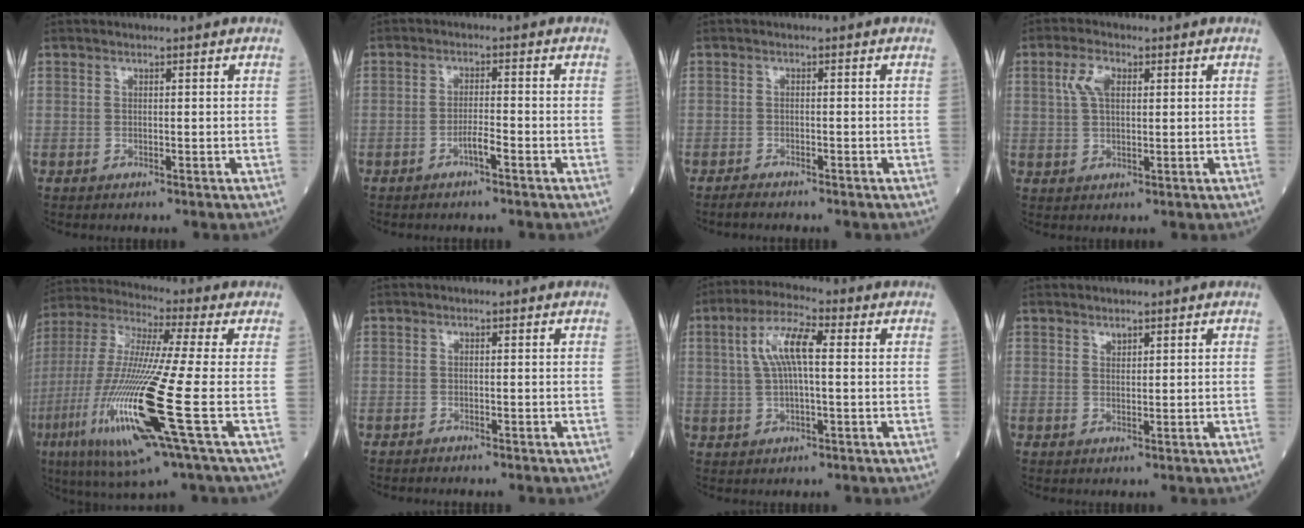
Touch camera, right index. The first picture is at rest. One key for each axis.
{"total": 2.2, "fx": -1.4, "fy": 0.0, "fz": 1.7, "tx": -0.027, "ty": 0.002, "tz": -0.026}
{"total": 1.7, "fx": -1.6, "fy": 0.1, "fz": 0.6, "tx": -0.020, "ty": -0.005, "tz": -0.025}
{"total": 4.2, "fx": 1.5, "fy": 1.9, "fz": 3.5, "tx": -0.078, "ty": 0.012, "tz": 0.030}
{"total": 19.9, "fx": -6.1, "fy": 0.1, "fz": 19.0, "tx": -0.427, "ty": -0.035, "tz": -0.123}
{"total": 1.4, "fx": -1.3, "fy": 0.1, "fz": 0.6, "tx": -0.013, "ty": -0.003, "tz": -0.016}
{"total": 7.6, "fx": 1.4, "fy": 1.8, "fz": 7.3, "tx": -0.152, "ty": 0.020, "tz": 0.027}
{"total": 0.8, "fx": 0.7, "fy": 0.3, "fz": 0.3, "tx": -0.008, "ty": -0.004, "tz": 0.013}